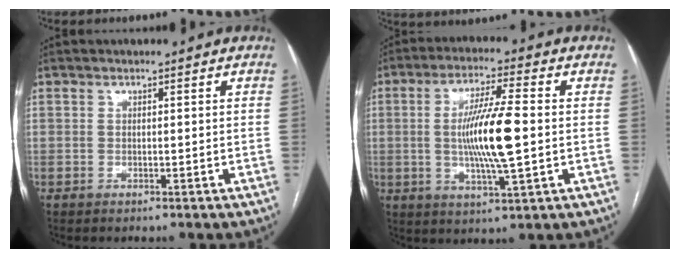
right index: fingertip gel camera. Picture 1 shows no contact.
{"total": 11.1, "force": [-0.3, 0.7, 11.1], "torque": [-0.212, -0.006, -0.007]}